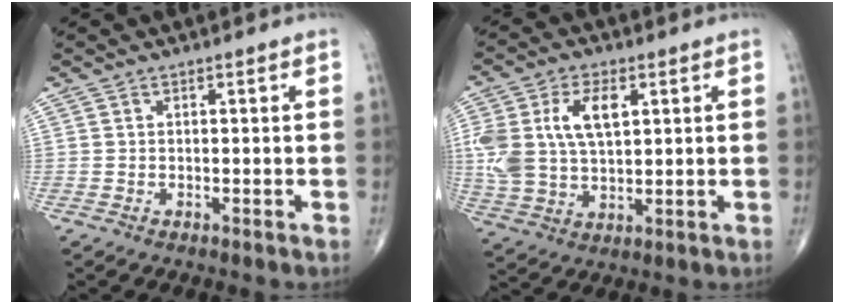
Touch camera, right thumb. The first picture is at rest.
{"total": 13.0, "force": [3.4, 7.3, 10.2], "torque": [-0.211, 0.004, 0.071]}